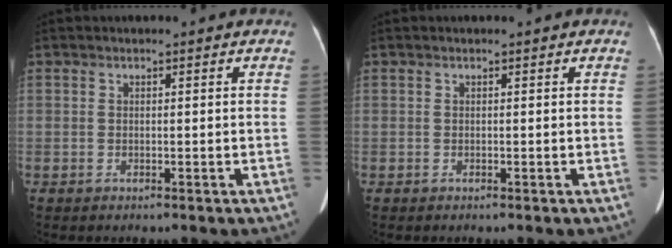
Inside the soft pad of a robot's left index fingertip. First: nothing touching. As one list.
[{"total": 0.0}]